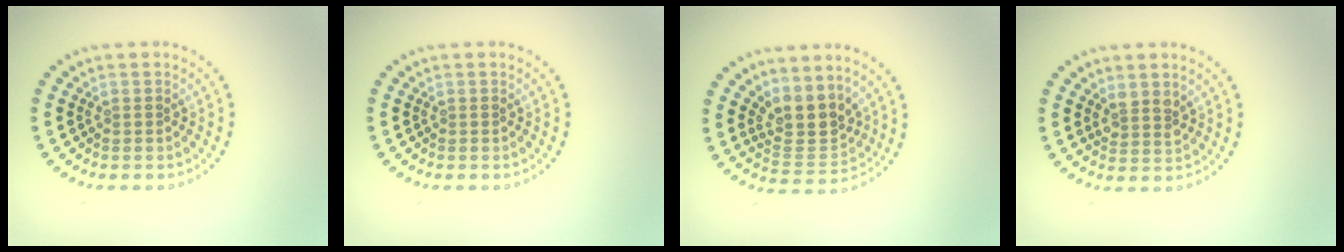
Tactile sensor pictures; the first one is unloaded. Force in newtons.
{"total": 0.0}
{"total": 3.8, "press": 3.2, "slide": 2.1}
{"total": 1.8, "press": 1.5, "slide": 1.0}